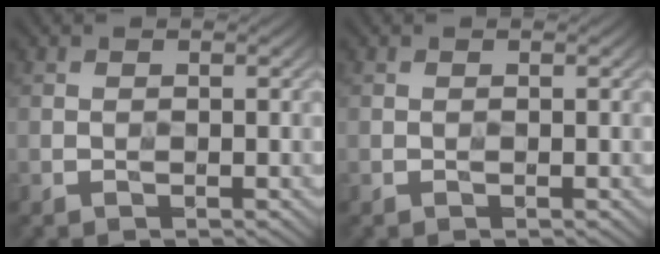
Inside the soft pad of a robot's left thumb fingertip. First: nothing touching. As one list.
[{"total": 0.0}]